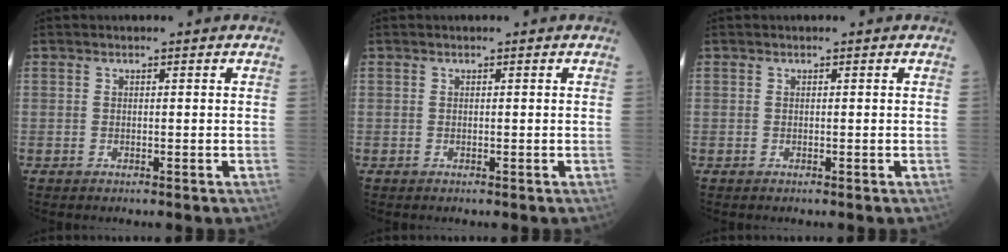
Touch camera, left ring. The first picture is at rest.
{"total": 0.0}
{"total": 0.0}